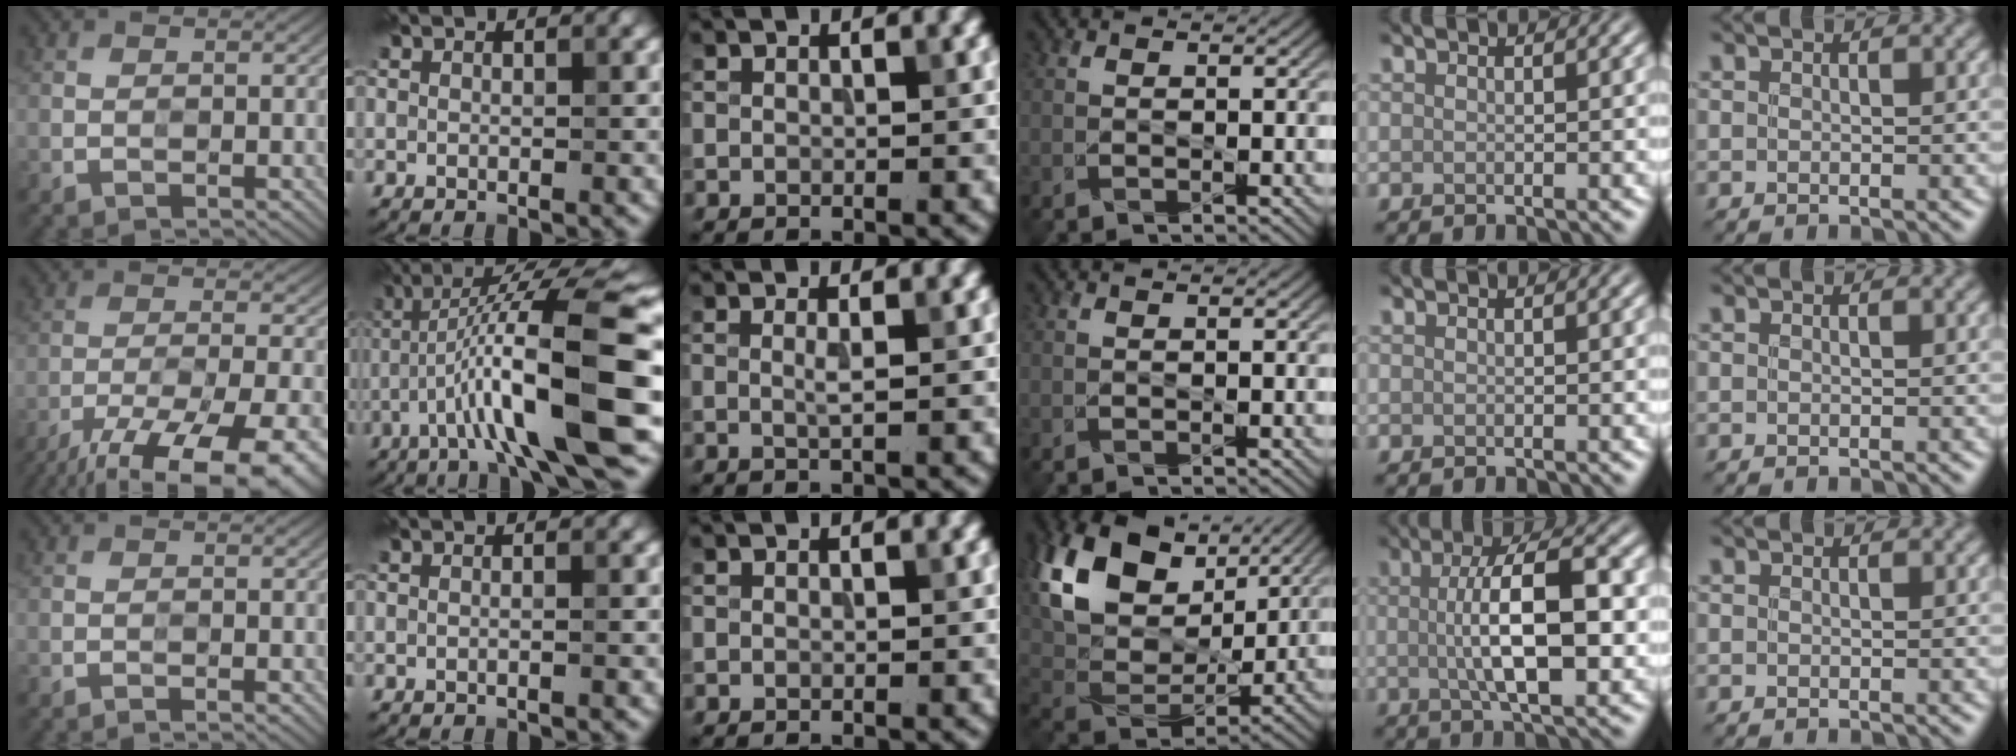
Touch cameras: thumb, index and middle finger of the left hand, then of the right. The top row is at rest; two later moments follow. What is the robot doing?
{"motion": "wipe", "object": "measuring cup"}